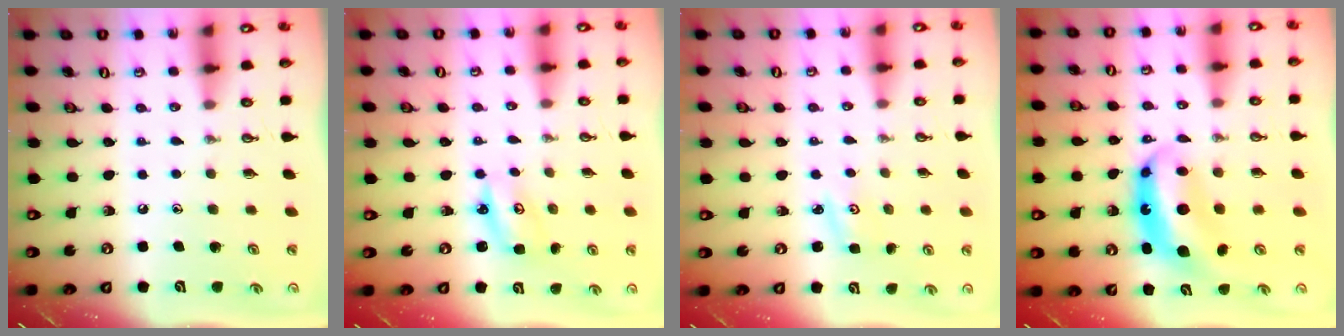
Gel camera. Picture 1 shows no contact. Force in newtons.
{"total": 3.3, "press": 3.3, "slide": 0.3}
{"total": 3.0, "press": 3.0, "slide": 0.4}
{"total": 8.4, "press": 8.4, "slide": 1.0}